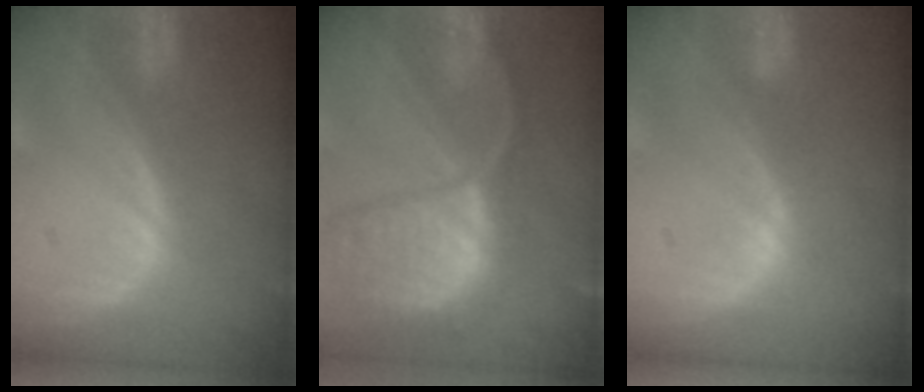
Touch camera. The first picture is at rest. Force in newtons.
{"total": 11.9, "press": 9.9, "slide": 6.7}
{"total": 1.3, "press": 1.1, "slide": 0.8}